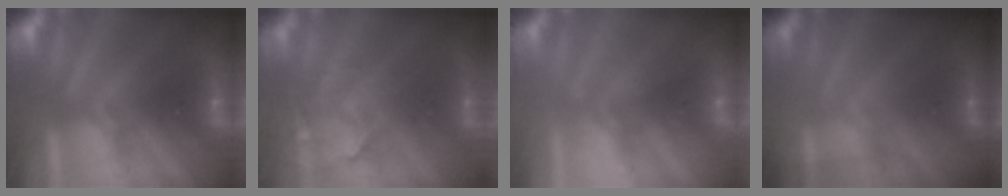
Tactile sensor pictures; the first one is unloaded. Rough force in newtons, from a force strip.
{"total": 3.9}
{"total": 2.1}
{"total": 1.7}